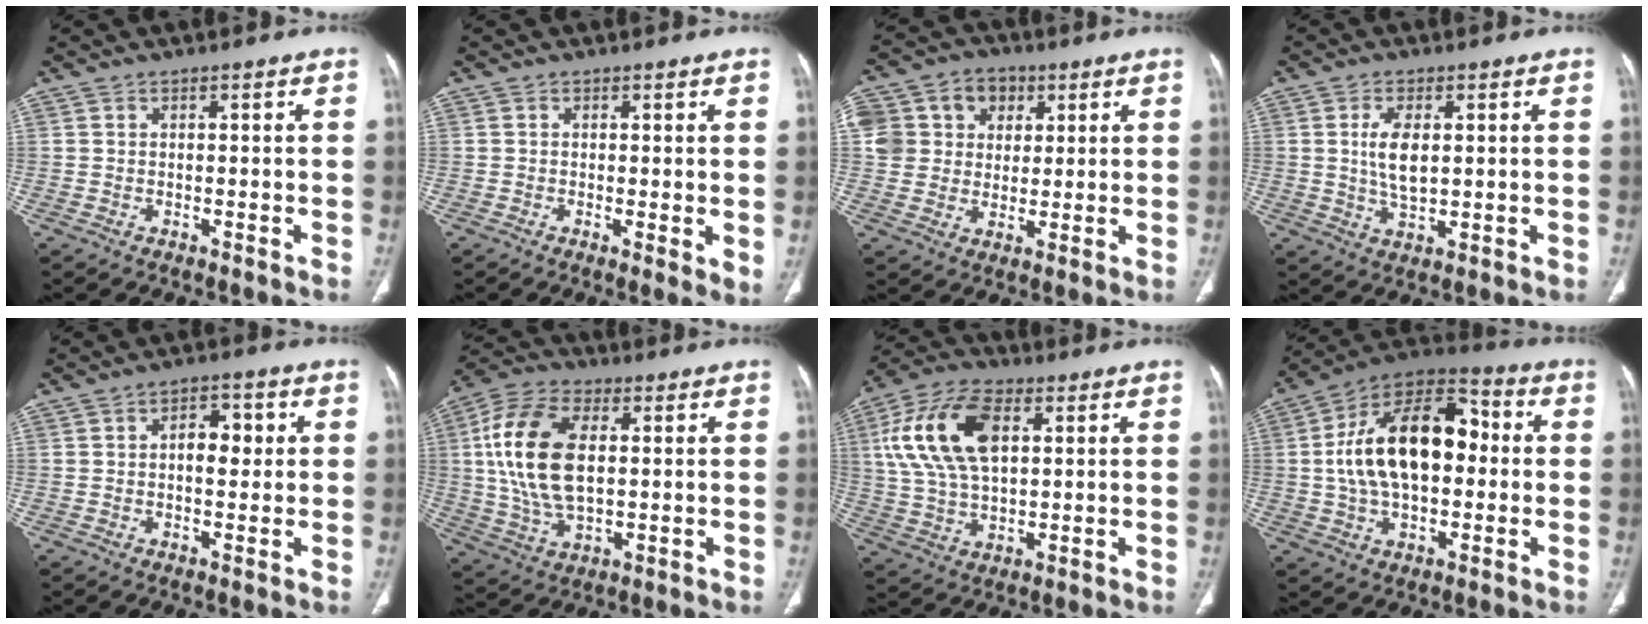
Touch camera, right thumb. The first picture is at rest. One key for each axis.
{"total": 3.5, "fx": 0.0, "fy": 1.0, "fz": 3.4, "tx": -0.055, "ty": -0.014, "tz": -0.004}
{"total": 15.2, "fx": 4.4, "fy": 13.1, "fz": 6.3, "tx": -0.110, "ty": 0.025, "tz": 0.082}
{"total": 6.4, "fx": 1.1, "fy": 3.1, "fz": 5.5, "tx": -0.102, "ty": -0.008, "tz": 0.023}
{"total": 5.7, "fx": 0.8, "fy": 3.3, "fz": 4.6, "tx": -0.049, "ty": 0.008, "tz": 0.008}
{"total": 17.5, "fx": 2.5, "fy": 9.8, "fz": 14.3, "tx": -0.284, "ty": 0.006, "tz": 0.048}
{"total": 17.1, "fx": 4.5, "fy": 9.7, "fz": 13.4, "tx": -0.260, "ty": 0.008, "tz": 0.083}
{"total": 21.5, "fx": 1.3, "fy": 12.7, "fz": 17.4, "tx": -0.281, "ty": 0.033, "tz": 0.017}